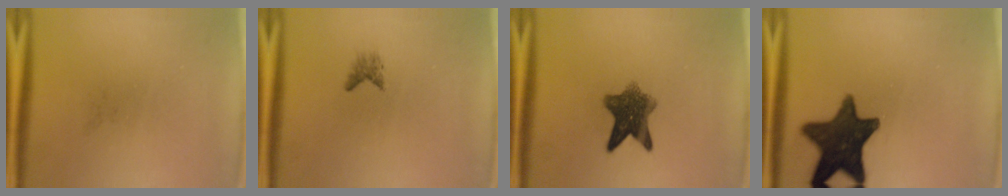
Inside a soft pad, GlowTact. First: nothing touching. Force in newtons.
{"total": 1.1}
{"total": 7.8}
{"total": 14.3}